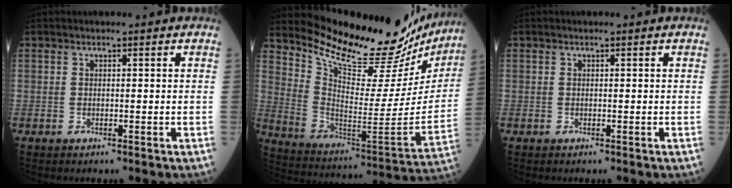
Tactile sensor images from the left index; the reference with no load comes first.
{"total": 26.7, "force": [24.7, 5.7, 8.5], "torque": [-0.139, -0.091, 0.340]}
{"total": 0.0}